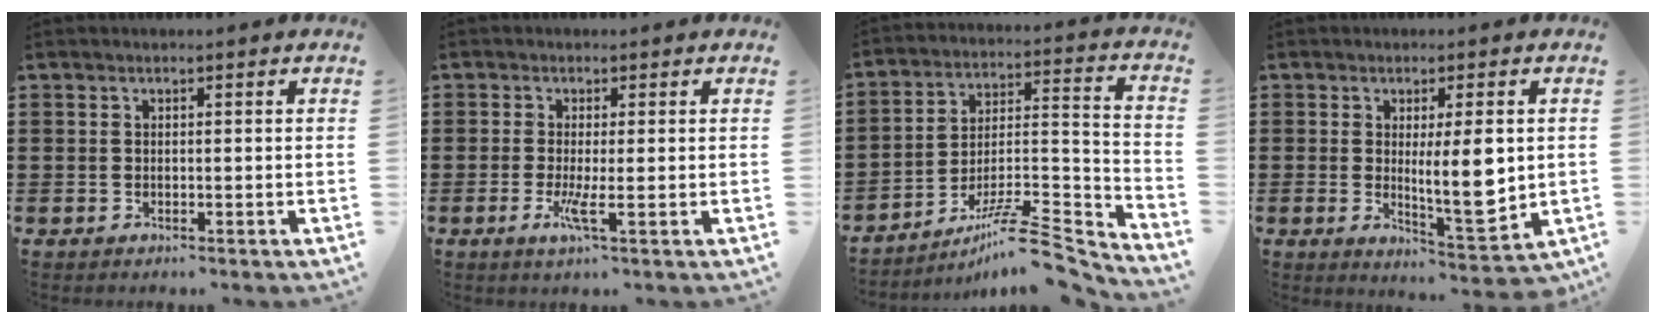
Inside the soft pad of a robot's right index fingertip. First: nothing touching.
{"total": 3.4, "force": [-0.9, 0.2, 3.2], "torque": [-0.070, -0.016, -0.020]}
{"total": 10.2, "force": [-7.8, 2.0, 6.2], "torque": [-0.094, 0.022, -0.147]}
{"total": 8.4, "force": [0.3, 2.2, 8.1], "torque": [-0.126, -0.015, 0.002]}